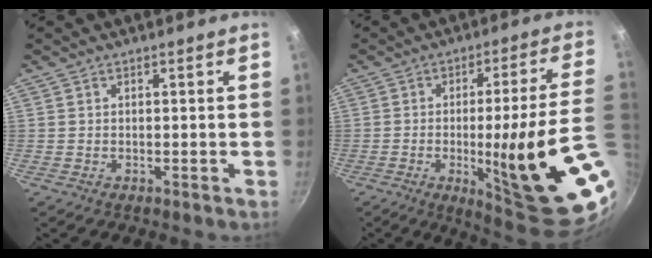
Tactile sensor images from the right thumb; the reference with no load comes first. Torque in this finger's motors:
{"motor_torque": [2.50, 2.51, 2.16, -0.60, 0.16]}